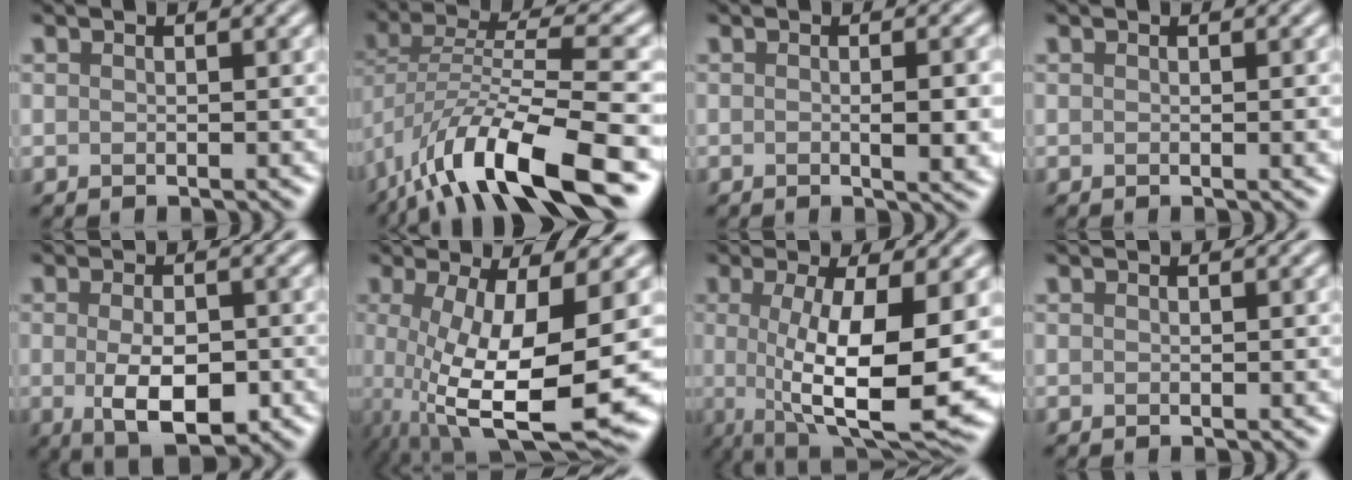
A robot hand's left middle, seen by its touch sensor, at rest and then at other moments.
{"total": 12.2, "force": [-6.8, 3.6, 9.5], "torque": [-0.173, 0.002, -0.126]}
{"total": 4.0, "force": [-0.3, 1.1, 3.8], "torque": [-0.047, 0.001, -0.004]}
{"total": 1.0, "force": [0.0, 0.2, 1.0], "torque": [-0.009, 0.000, -0.001]}
{"total": 5.5, "force": [-1.1, 2.5, 4.8], "torque": [-0.084, -0.012, -0.015]}
{"total": 10.6, "force": [-1.9, 3.0, 10.0], "torque": [-0.183, -0.031, -0.025]}
{"total": 11.2, "force": [-0.6, 3.1, 10.7], "torque": [-0.164, -0.019, -0.009]}
{"total": 0.0}